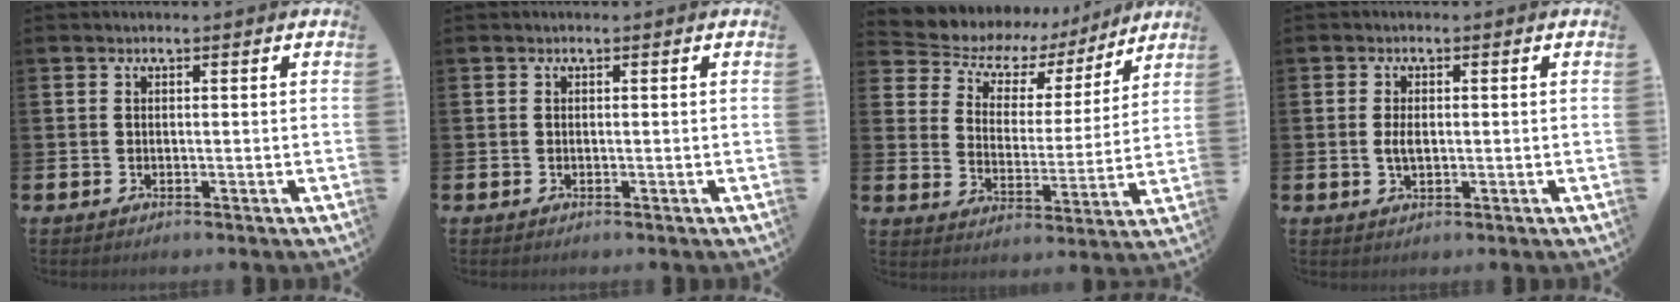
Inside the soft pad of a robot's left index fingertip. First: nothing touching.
{"total": 0.0}
{"total": 5.4, "force": [4.0, 3.6, 0.8], "torque": [-0.045, -0.034, 0.061]}
{"total": 2.5, "force": [0.1, 1.2, 2.2], "torque": [-0.036, 0.002, -0.001]}